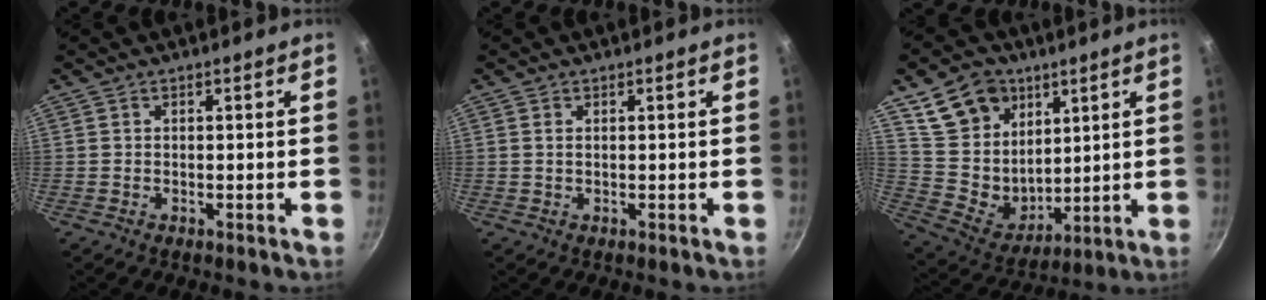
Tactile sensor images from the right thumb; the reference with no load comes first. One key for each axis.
{"total": 0.9, "fx": 0.3, "fy": 0.5, "fz": 0.7, "tx": -0.013, "ty": 0.001, "tz": 0.003}
{"total": 16.9, "fx": 8.9, "fy": 12.7, "fz": 6.7, "tx": -0.081, "ty": -0.052, "tz": 0.178}